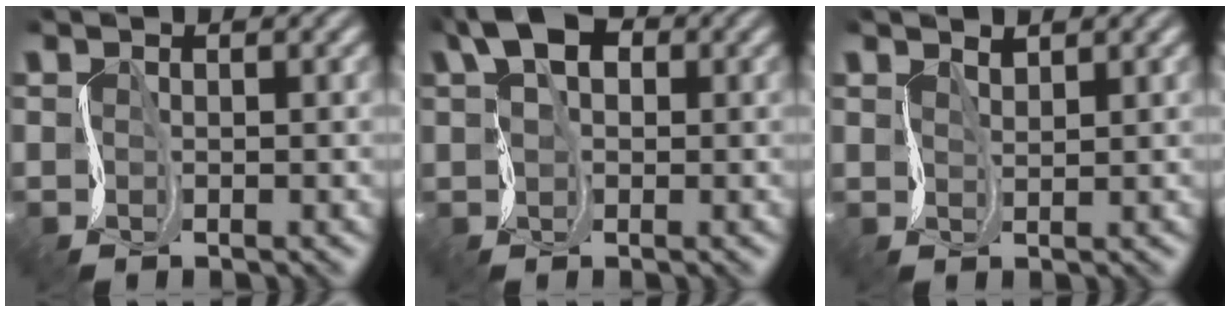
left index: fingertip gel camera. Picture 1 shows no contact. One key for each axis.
{"total": 5.9, "fx": 1.6, "fy": 3.8, "fz": 4.2, "tx": -0.085, "ty": 0.019, "tz": 0.012}
{"total": 1.8, "fx": 1.2, "fy": 0.6, "fz": 1.2, "tx": -0.021, "ty": 0.006, "tz": 0.010}